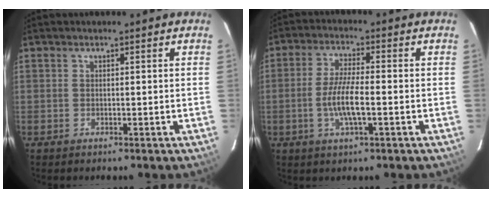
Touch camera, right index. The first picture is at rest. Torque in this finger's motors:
{"motor_torque": [0.64, -0.29, 0.45, 0.13]}